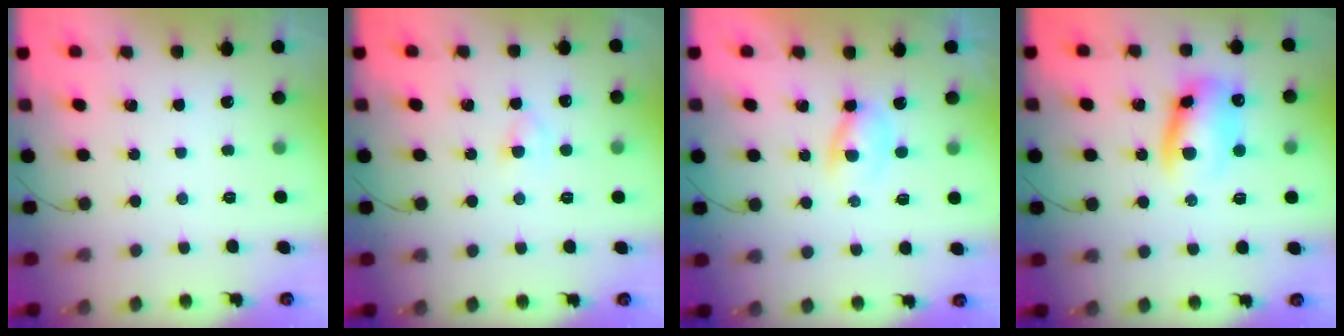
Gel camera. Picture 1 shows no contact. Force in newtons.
{"total": 2.7, "press": 2.4, "slide": 1.2}
{"total": 2.1, "press": 1.9, "slide": 0.9}
{"total": 10.4, "press": 10.3, "slide": 1.6}